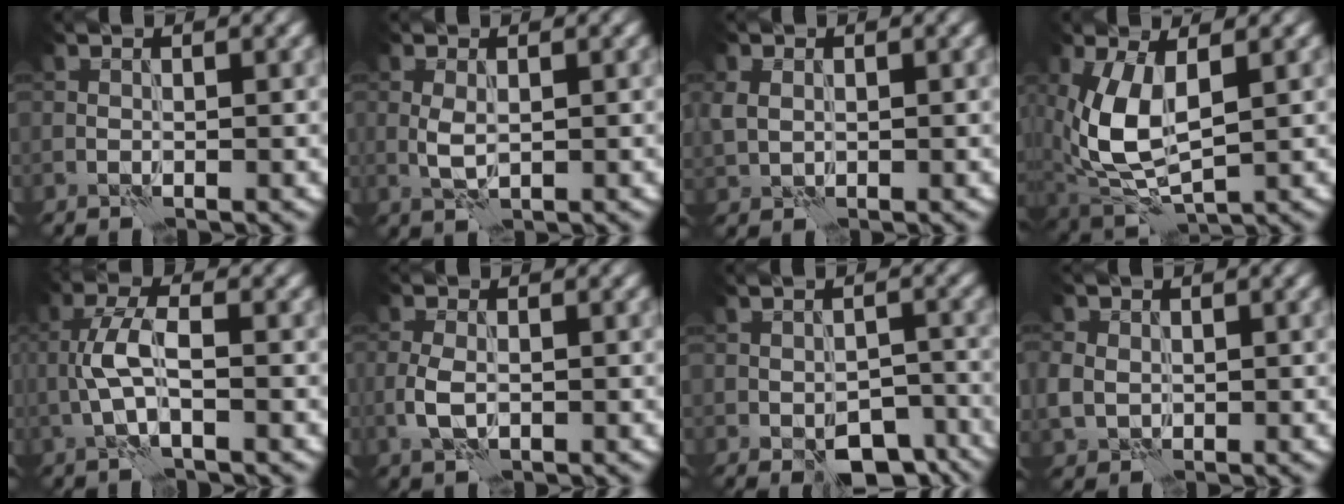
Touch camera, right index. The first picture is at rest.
{"total": 1.8, "force": [0.3, 1.0, 1.4], "torque": [-0.036, -0.003, 0.007]}
{"total": 1.8, "force": [0.5, 1.5, 0.8], "torque": [-0.023, 0.001, 0.008]}
{"total": 6.8, "force": [1.0, 3.5, 5.7], "torque": [-0.142, -0.005, 0.022]}
{"total": 3.4, "force": [-0.6, 1.1, 3.1], "torque": [-0.070, 0.008, -0.019]}
{"total": 2.3, "force": [-0.4, 1.4, 1.8], "torque": [-0.043, -0.004, -0.011]}
{"total": 6.3, "force": [-4.2, 3.3, 3.3], "torque": [-0.038, -0.011, -0.052]}
{"total": 2.7, "force": [0.3, 2.5, 1.1], "torque": [-0.025, 0.001, 0.007]}